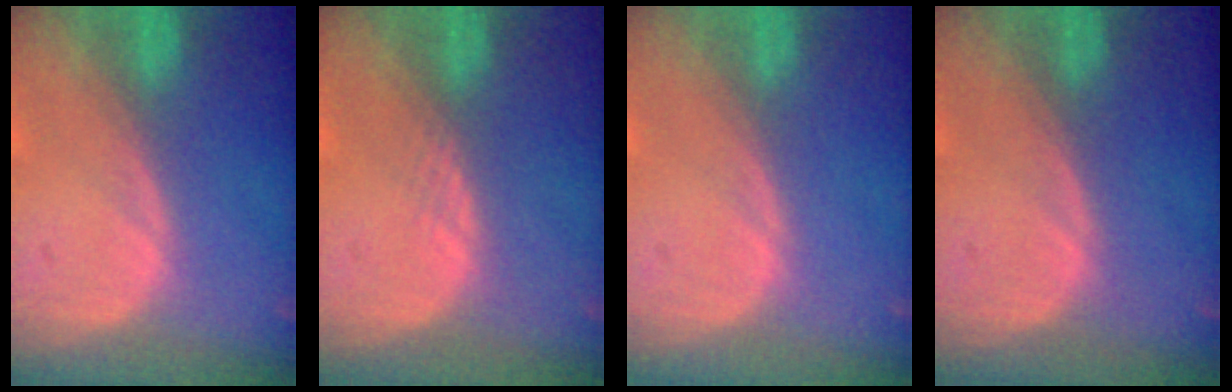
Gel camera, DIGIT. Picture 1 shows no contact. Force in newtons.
{"total": 1.0, "press": 0.8, "slide": 0.5}
{"total": 0.0}
{"total": 0.0}